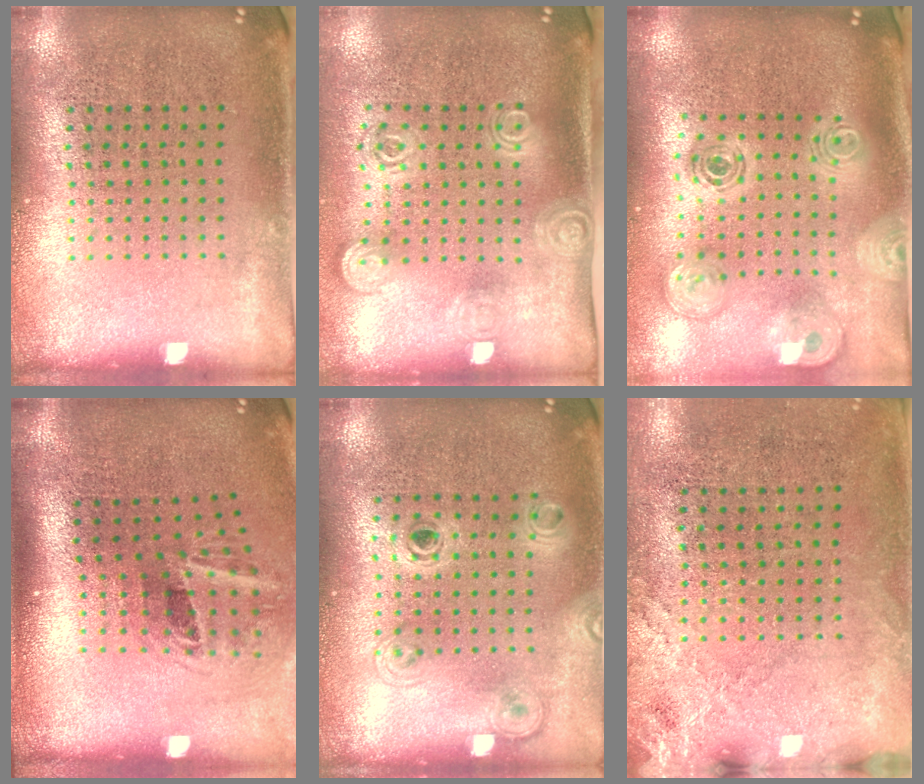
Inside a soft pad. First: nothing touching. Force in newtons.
{"total": 1.8, "press": 1.3, "slide": 1.2}
{"total": 1.9, "press": 1.6, "slide": 1.0}
{"total": 2.0, "press": 1.2, "slide": 1.6}
{"total": 1.2, "press": 1.2, "slide": 0.5}
{"total": 2.5, "press": 2.1, "slide": 1.4}